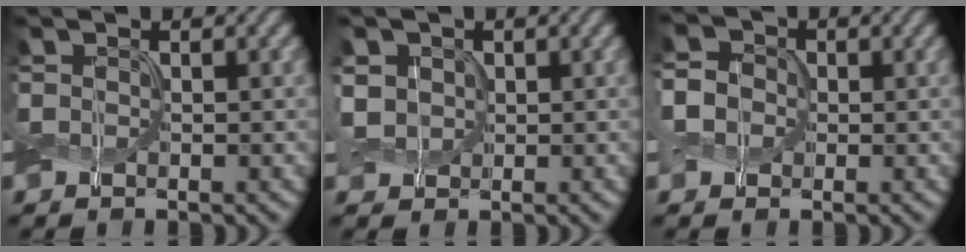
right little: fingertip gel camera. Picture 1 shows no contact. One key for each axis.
{"total": 2.4, "fx": 0.5, "fy": 2.1, "fz": 1.0, "tx": -0.033, "ty": 0.005, "tz": 0.003}
{"total": 4.2, "fx": 0.2, "fy": 3.7, "fz": 1.9, "tx": -0.039, "ty": 0.026, "tz": -0.023}